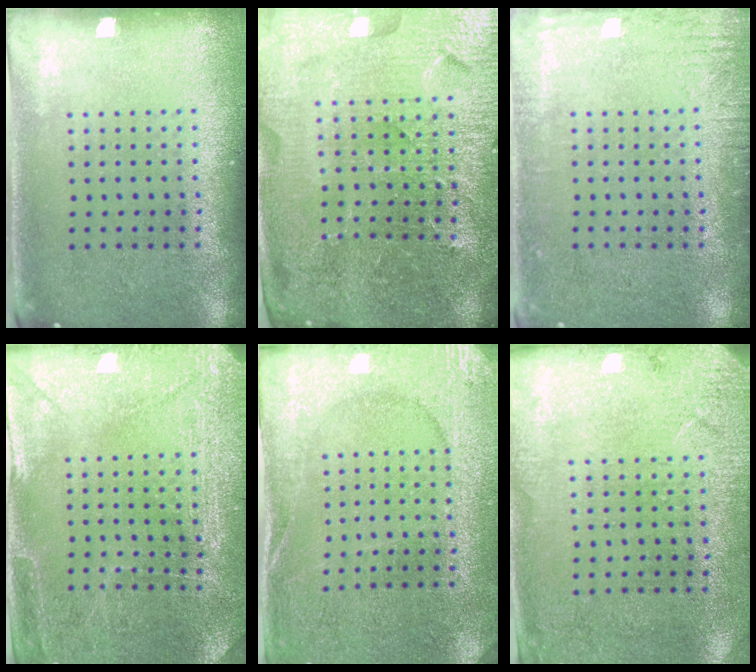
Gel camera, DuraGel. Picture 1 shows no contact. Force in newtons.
{"total": 5.4, "press": 5.0, "slide": 2.2}
{"total": 2.3, "press": 2.2, "slide": 0.3}
{"total": 2.9, "press": 2.8, "slide": 0.5}
{"total": 2.7, "press": 2.7, "slide": 0.2}
{"total": 2.6, "press": 2.4, "slide": 1.1}